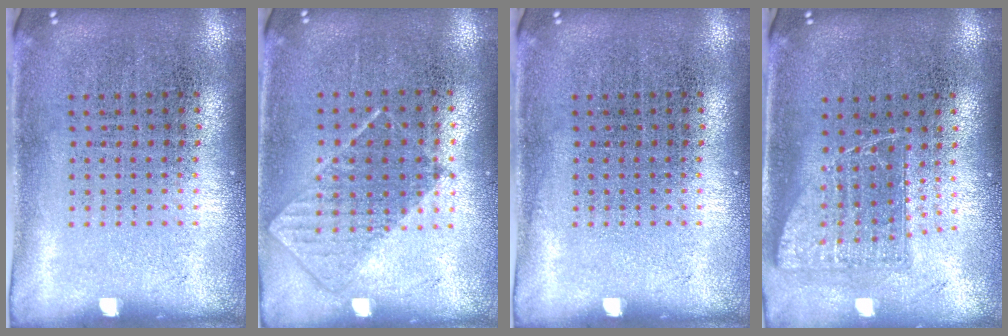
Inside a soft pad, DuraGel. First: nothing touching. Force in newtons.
{"total": 0.8, "press": 0.8, "slide": 0.4}
{"total": 0.0}
{"total": 1.1, "press": 0.9, "slide": 0.6}